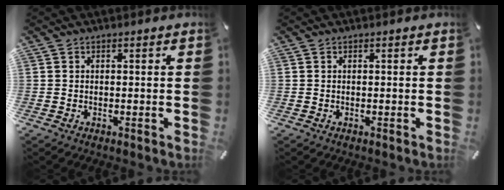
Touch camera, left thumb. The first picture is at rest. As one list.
[{"total": 0.0}]